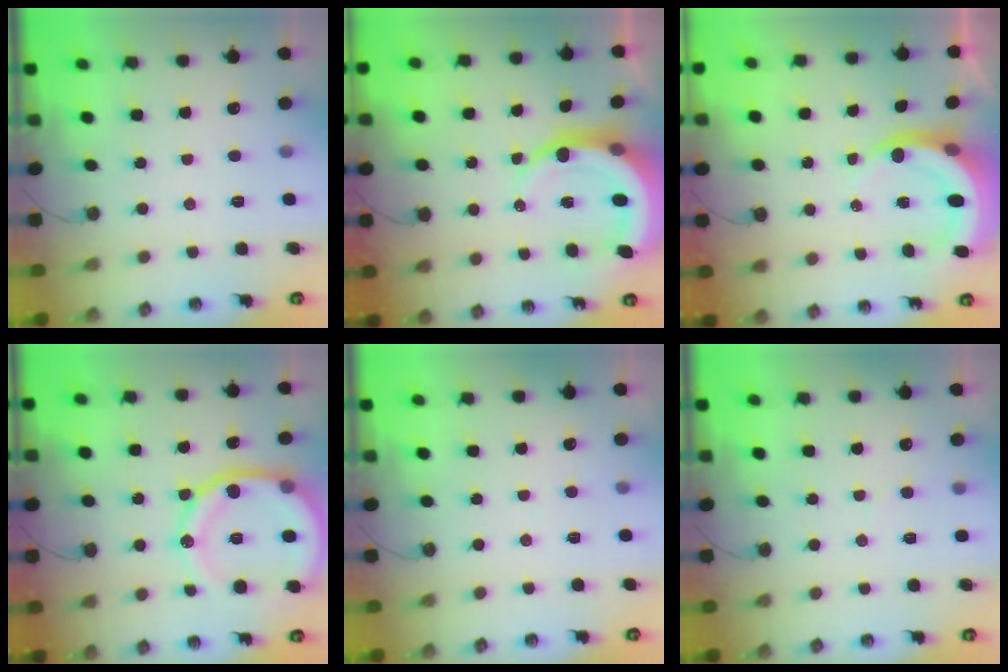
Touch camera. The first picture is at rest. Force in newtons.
{"total": 11.8, "press": 11.6, "slide": 1.6}
{"total": 7.7, "press": 7.7, "slide": 1.1}
{"total": 17.7, "press": 17.6, "slide": 2.0}
{"total": 1.4, "press": 1.4, "slide": 0.1}
{"total": 4.5, "press": 4.5, "slide": 0.4}